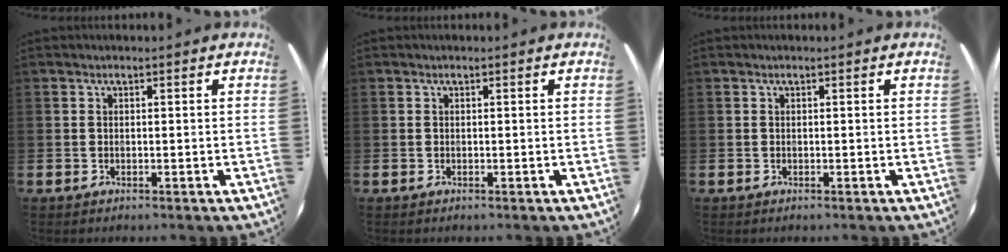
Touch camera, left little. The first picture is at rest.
{"total": 0.0}
{"total": 0.0}